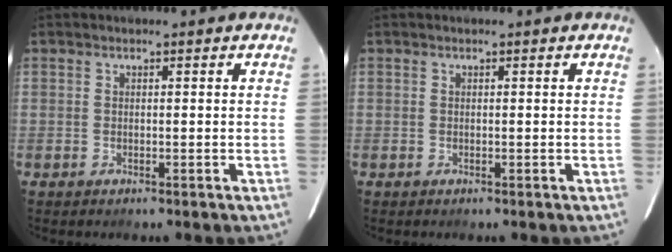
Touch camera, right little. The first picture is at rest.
{"total": 0.0}